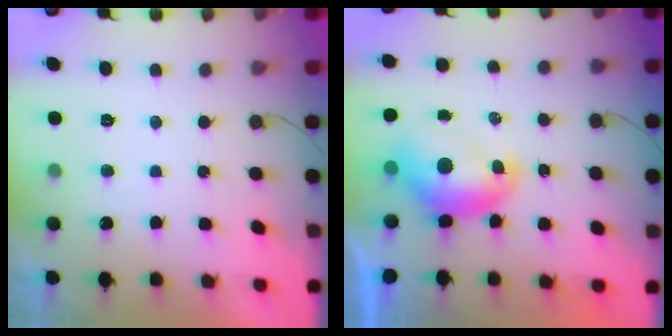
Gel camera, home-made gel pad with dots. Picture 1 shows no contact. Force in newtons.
{"total": 7.6, "press": 7.5, "slide": 1.0}